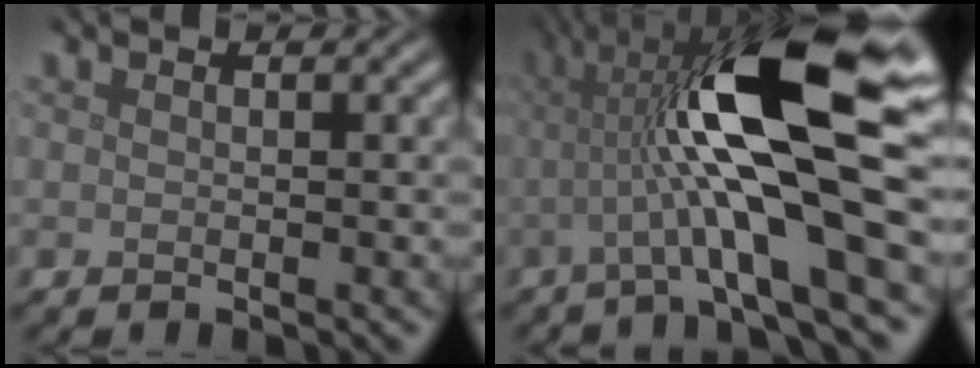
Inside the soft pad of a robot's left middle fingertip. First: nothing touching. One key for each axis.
{"total": 13.2, "fx": 0.9, "fy": 2.6, "fz": 12.9, "tx": -0.211, "ty": 0.021, "tz": 0.014}